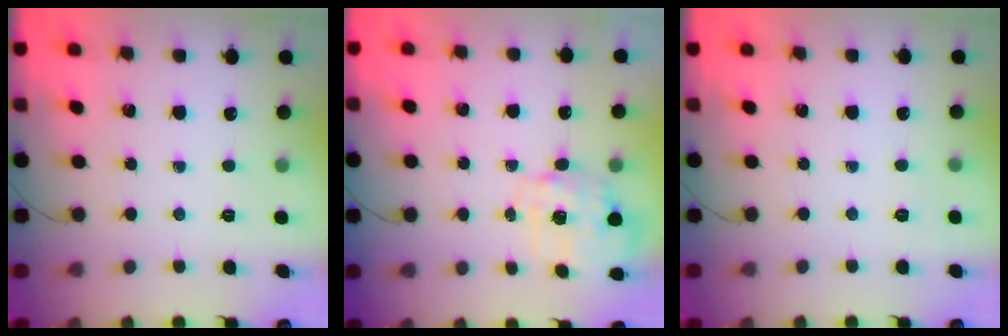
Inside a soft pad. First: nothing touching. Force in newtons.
{"total": 2.8, "press": 2.7, "slide": 0.9}
{"total": 2.0, "press": 1.3, "slide": 1.5}